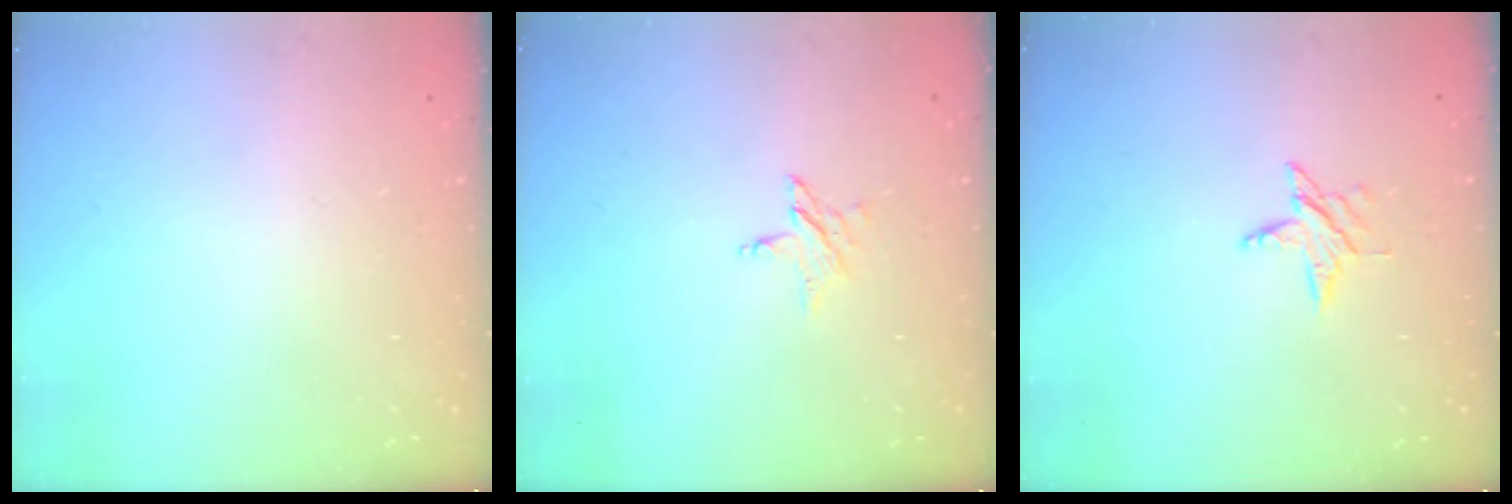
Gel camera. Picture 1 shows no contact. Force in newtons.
{"total": 3.5, "press": 3.5, "slide": 0.3}
{"total": 4.5, "press": 4.5, "slide": 0.5}